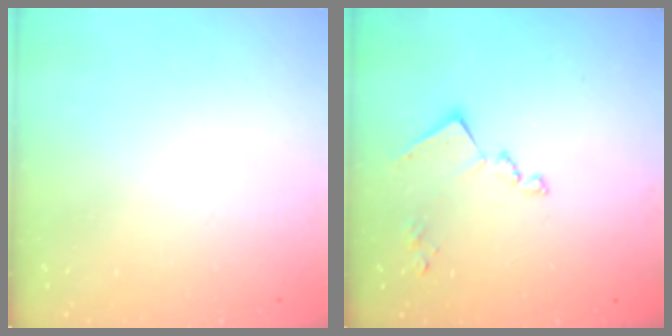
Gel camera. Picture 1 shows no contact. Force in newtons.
{"total": 11.0, "press": 11.0, "slide": 0.2}